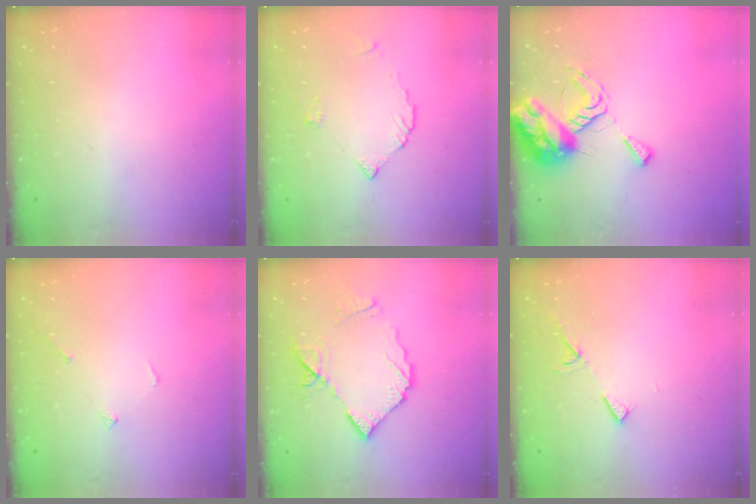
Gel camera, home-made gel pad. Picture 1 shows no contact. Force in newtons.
{"total": 3.0, "press": 3.0, "slide": 0.3}
{"total": 10.5, "press": 10.5, "slide": 1.0}
{"total": 3.5, "press": 3.5, "slide": 0.3}
{"total": 11.4, "press": 11.3, "slide": 1.2}
{"total": 6.2, "press": 6.2, "slide": 0.7}